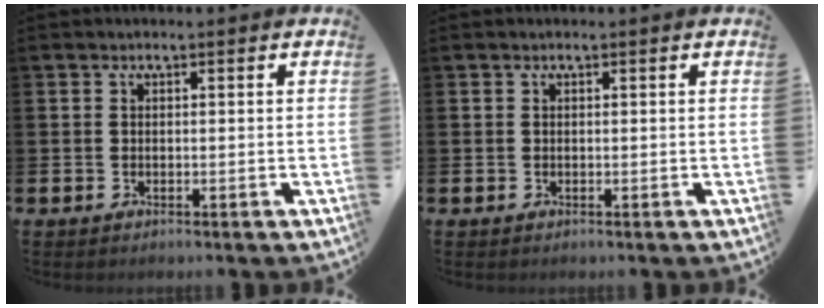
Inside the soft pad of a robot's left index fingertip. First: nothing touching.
{"total": 0.0}